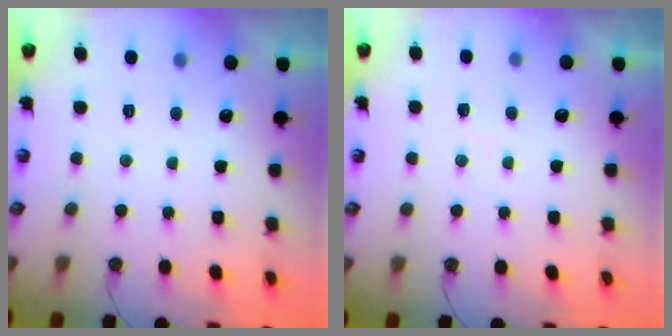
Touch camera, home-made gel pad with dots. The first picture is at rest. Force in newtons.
{"total": 3.8, "press": 3.7, "slide": 0.4}